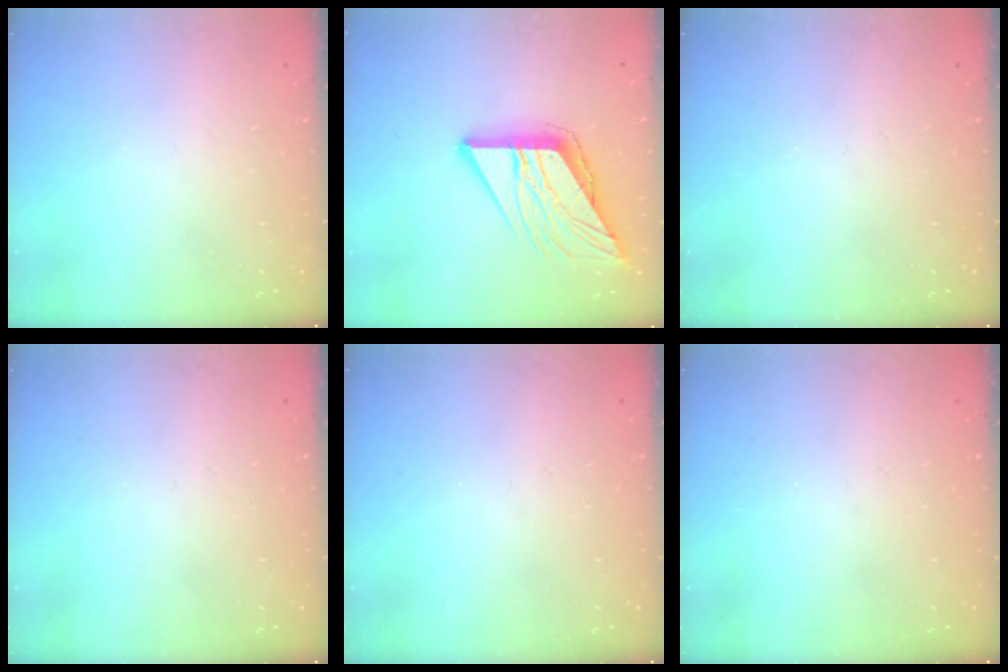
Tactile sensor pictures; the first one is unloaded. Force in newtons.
{"total": 12.8, "press": 12.7, "slide": 1.5}
{"total": 0.0}
{"total": 0.0}
{"total": 0.0}
{"total": 0.0}